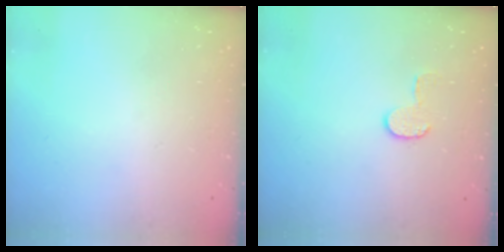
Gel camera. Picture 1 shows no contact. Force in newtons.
{"total": 5.9, "press": 5.9, "slide": 0.4}